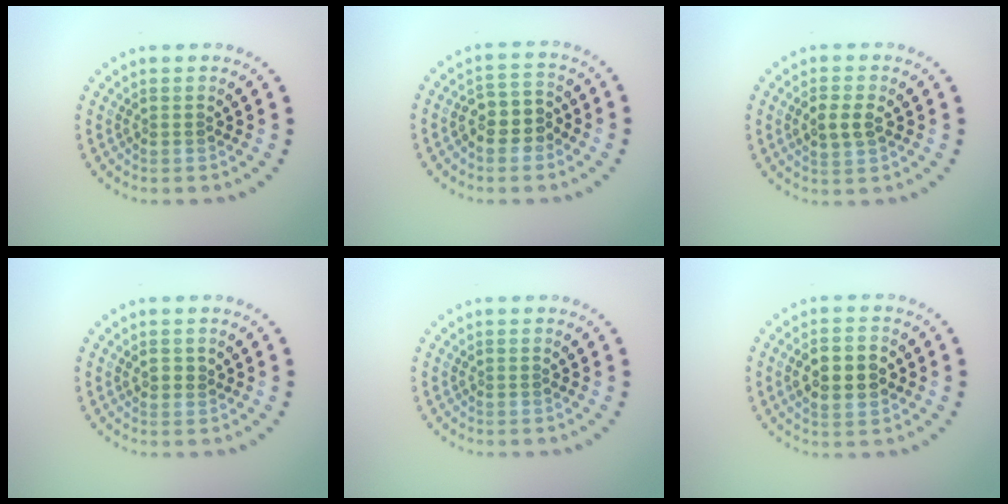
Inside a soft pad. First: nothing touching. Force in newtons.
{"total": 3.0, "press": 2.8, "slide": 1.1}
{"total": 2.4, "press": 2.4, "slide": 0.3}
{"total": 0.8, "press": 0.7, "slide": 0.4}
{"total": 0.0}
{"total": 4.6, "press": 4.6, "slide": 0.2}